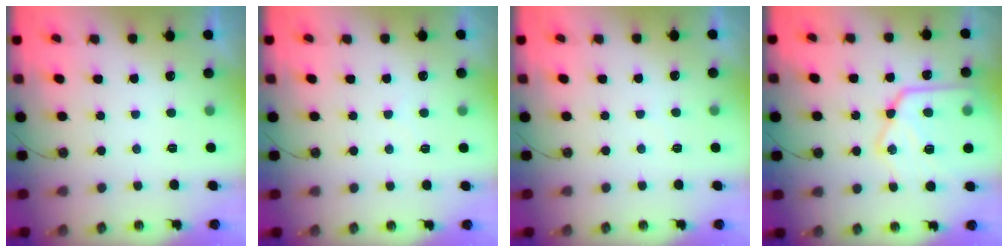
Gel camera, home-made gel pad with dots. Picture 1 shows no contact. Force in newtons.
{"total": 3.0, "press": 3.0, "slide": 0.5}
{"total": 2.4, "press": 2.4, "slide": 0.4}
{"total": 19.9, "press": 19.8, "slide": 2.0}